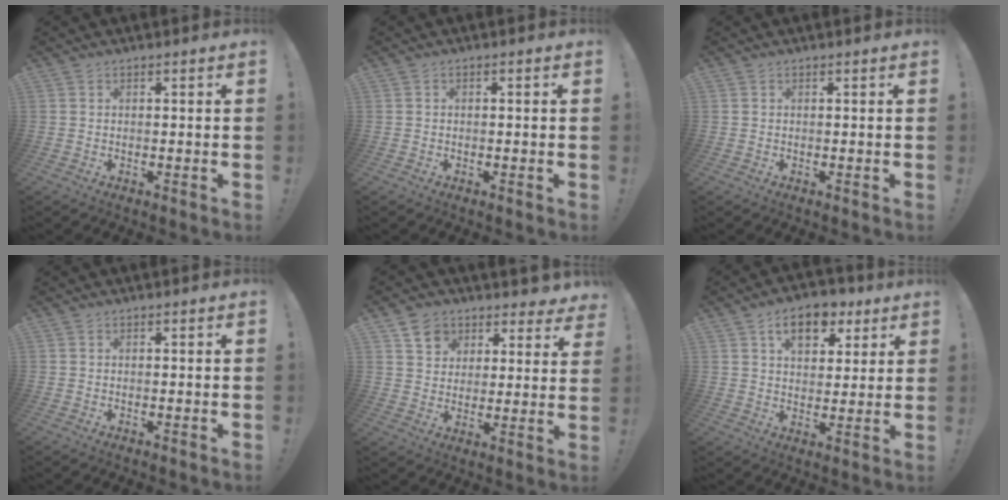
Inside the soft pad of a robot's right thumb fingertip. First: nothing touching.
{"total": 0.7, "force": [-0.6, -0.1, 0.4], "torque": [-0.008, 0.001, -0.010]}
{"total": 0.0}
{"total": 0.0}
{"total": 8.4, "force": [5.2, 6.1, 2.7], "torque": [-0.037, -0.035, 0.099]}
{"total": 10.9, "force": [5.6, 6.9, 6.4], "torque": [-0.090, -0.016, 0.101]}